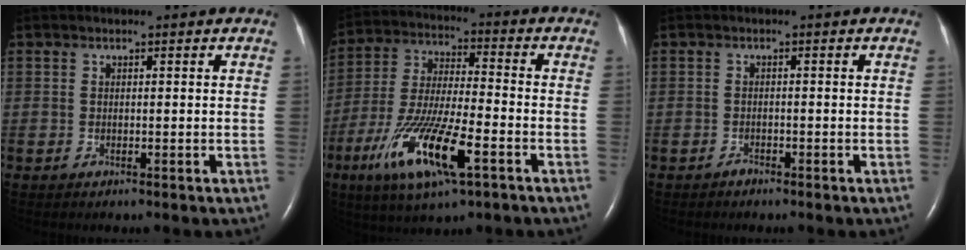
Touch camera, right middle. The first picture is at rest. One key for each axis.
{"total": 15.5, "fx": -7.0, "fy": 2.9, "fz": 13.5, "tx": -0.277, "ty": -0.019, "tz": -0.121}
{"total": 0.8, "fx": -0.7, "fy": 0.3, "fz": 0.1, "tx": -0.003, "ty": 0.000, "tz": -0.013}